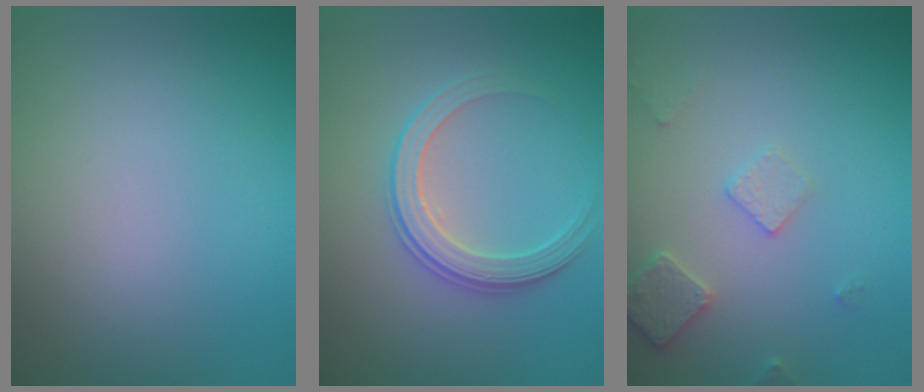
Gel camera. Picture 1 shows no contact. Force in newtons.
{"total": 2.9, "press": 2.8, "slide": 0.6}
{"total": 2.5, "press": 2.4, "slide": 0.4}